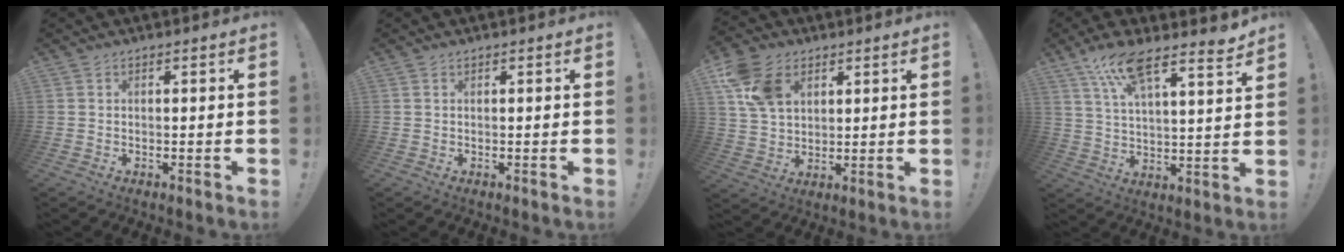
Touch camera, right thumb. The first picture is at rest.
{"total": 0.0}
{"total": 13.0, "force": [5.7, 9.2, 7.2], "torque": [-0.132, -0.006, 0.115]}
{"total": 11.5, "force": [8.7, 2.3, 7.2], "torque": [-0.138, -0.046, 0.152]}